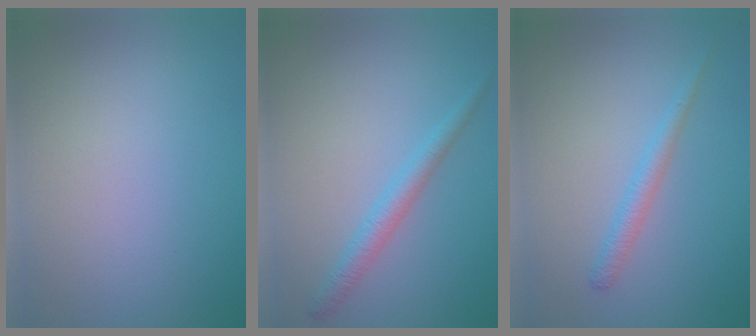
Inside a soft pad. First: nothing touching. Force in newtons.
{"total": 2.2, "press": 2.2, "slide": 0.1}
{"total": 1.5, "press": 1.5, "slide": 0.2}